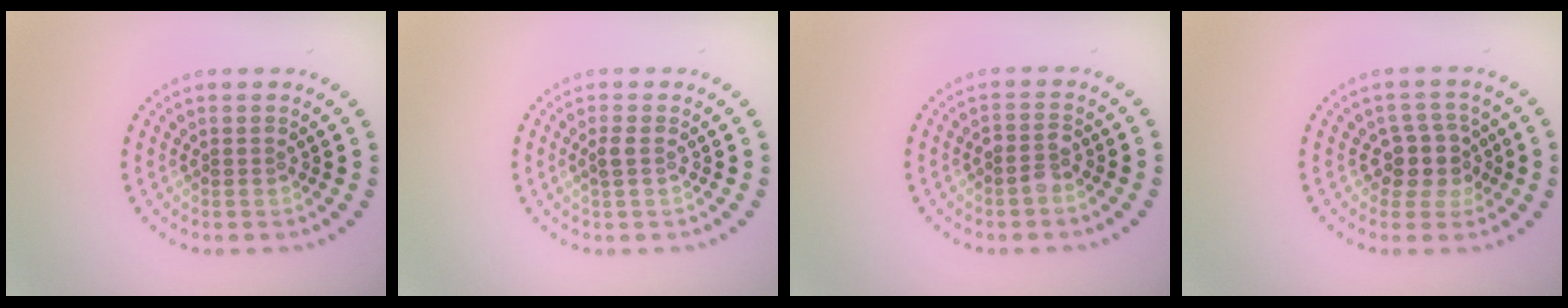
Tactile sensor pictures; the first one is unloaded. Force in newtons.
{"total": 0.9, "press": 0.8, "slide": 0.3}
{"total": 1.7, "press": 1.5, "slide": 0.8}
{"total": 3.0, "press": 2.6, "slide": 1.4}